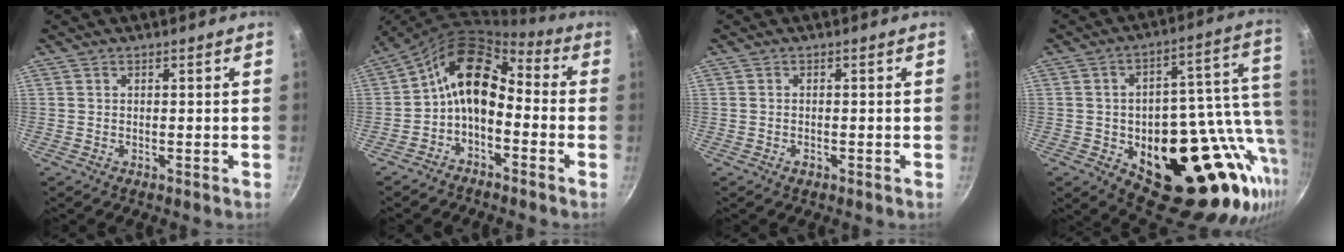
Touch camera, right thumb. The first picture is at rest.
{"total": 11.1, "force": [-2.0, 7.4, 8.0], "torque": [-0.119, 0.061, -0.057]}
{"total": 1.0, "force": [-0.5, 0.7, 0.5], "torque": [-0.009, 0.001, -0.010]}
{"total": 31.9, "force": [-4.3, 17.1, 26.6], "torque": [-0.295, -0.006, -0.038]}